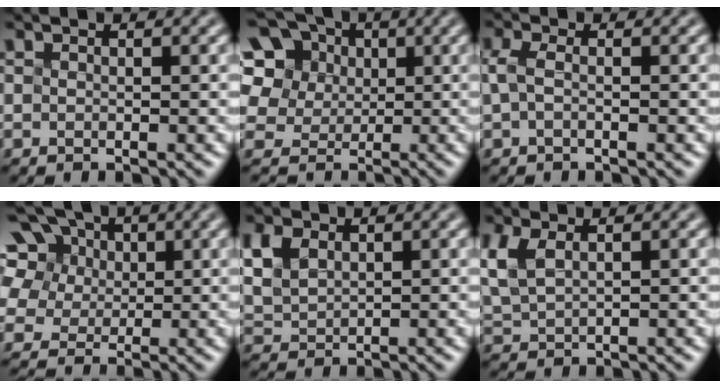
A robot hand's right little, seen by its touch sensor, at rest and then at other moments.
{"total": 11.0, "force": [3.2, 9.4, 4.7], "torque": [-0.123, 0.040, 0.058]}
{"total": 0.9, "force": [-0.3, 0.1, 0.8], "torque": [-0.026, 0.004, 0.003]}
{"total": 10.5, "force": [4.4, 8.0, 5.3], "torque": [-0.111, 0.045, 0.049]}
{"total": 3.3, "force": [1.2, 2.3, 2.1], "torque": [-0.057, 0.011, 0.038]}
{"total": 2.4, "force": [1.1, 1.1, 1.8], "torque": [-0.056, 0.008, 0.039]}